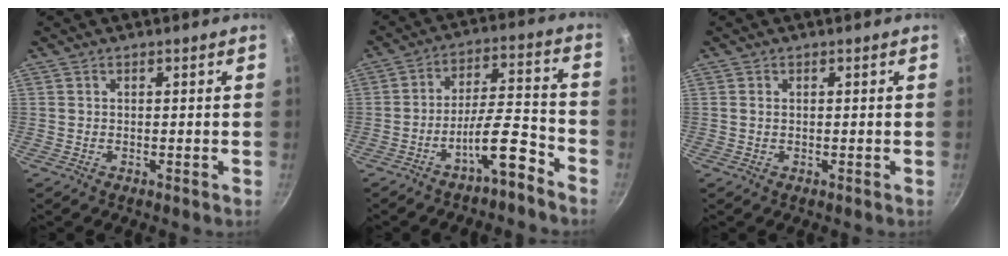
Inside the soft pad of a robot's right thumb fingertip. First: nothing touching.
{"total": 9.2, "force": [-6.2, 1.8, 6.5], "torque": [-0.100, 0.056, -0.099]}
{"total": 0.7, "force": [0.1, 0.4, 0.5], "torque": [-0.010, 0.001, 0.002]}